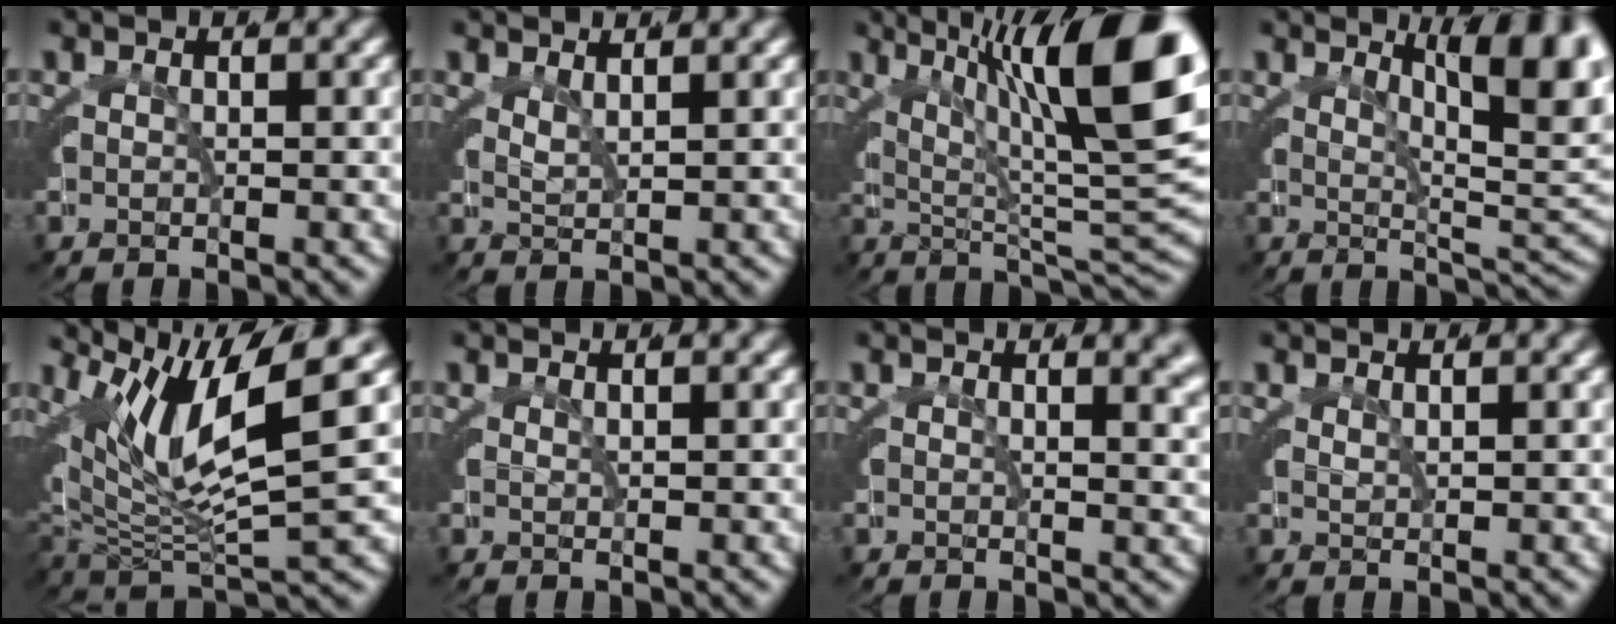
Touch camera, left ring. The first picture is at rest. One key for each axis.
{"total": 1.9, "fx": 1.6, "fy": 0.0, "fz": 0.9, "tx": -0.021, "ty": -0.008, "tz": 0.036}
{"total": 14.1, "fx": 3.2, "fy": 4.9, "fz": 12.8, "tx": -0.162, "ty": 0.005, "tz": 0.050}
{"total": 8.3, "fx": 2.8, "fy": 2.4, "fz": 7.5, "tx": -0.070, "ty": 0.002, "tz": 0.040}
{"total": 10.5, "fx": 2.7, "fy": 5.1, "fz": 8.8, "tx": -0.148, "ty": 0.001, "tz": 0.041}
{"total": 0.7, "fx": 0.5, "fy": -0.3, "fz": 0.3, "tx": -0.004, "ty": -0.001, "tz": 0.010}
{"total": 2.2, "fx": 1.4, "fy": 0.3, "fz": 1.7, "tx": -0.013, "ty": -0.002, "tz": 0.018}
{"total": 1.1, "fx": 0.9, "fy": -0.5, "fz": 0.2, "tx": -0.006, "ty": -0.006, "tz": 0.023}